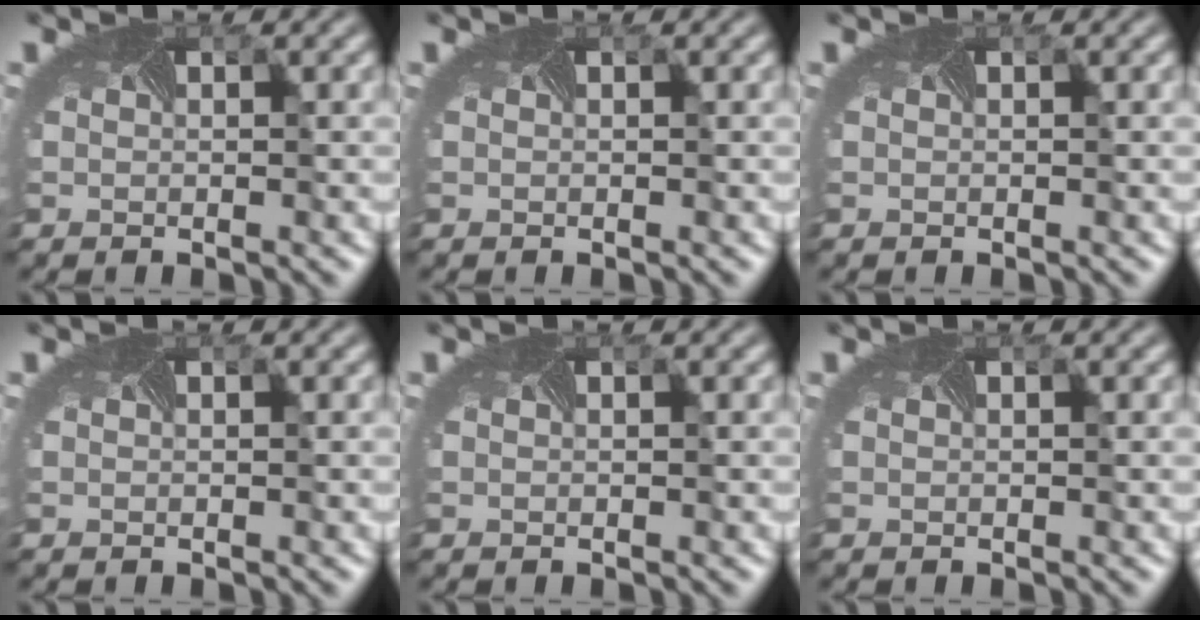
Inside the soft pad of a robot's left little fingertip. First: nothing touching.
{"total": 0.0}
{"total": 0.0}
{"total": 0.0}
{"total": 0.0}
{"total": 0.0}